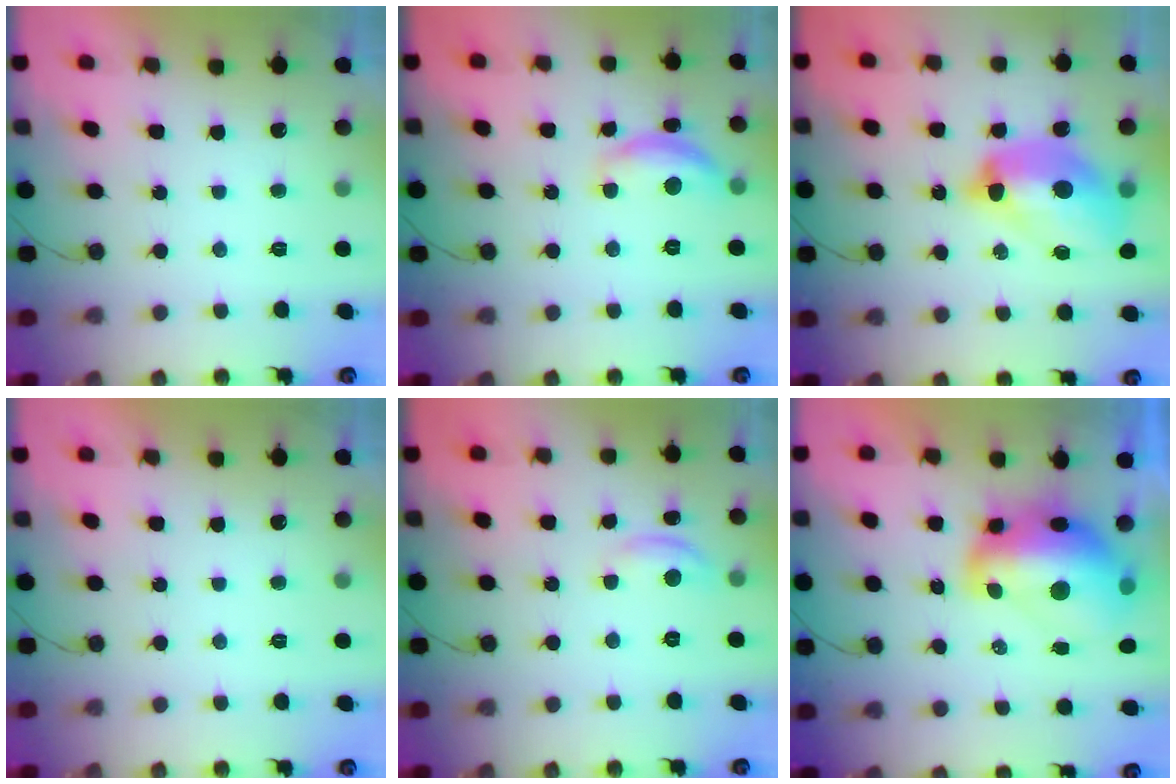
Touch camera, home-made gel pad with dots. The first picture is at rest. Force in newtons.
{"total": 12.0, "press": 12.0, "slide": 0.6}
{"total": 15.2, "press": 15.1, "slide": 1.6}
{"total": 0.0}
{"total": 6.6, "press": 6.6, "slide": 0.3}
{"total": 16.3, "press": 16.2, "slide": 1.9}